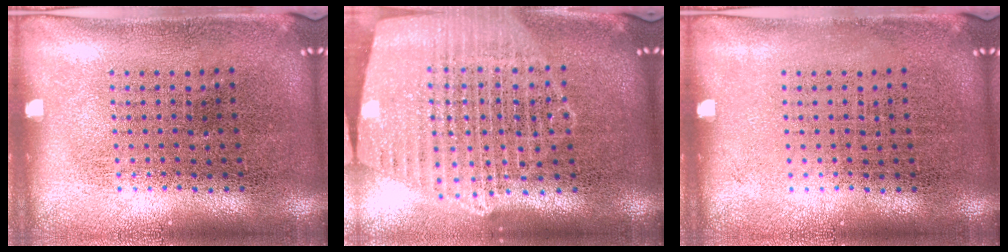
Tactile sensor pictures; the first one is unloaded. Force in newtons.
{"total": 2.1, "press": 1.9, "slide": 1.0}
{"total": 0.0}